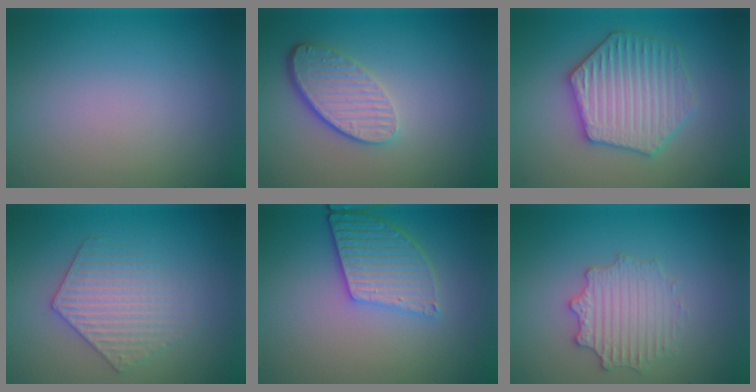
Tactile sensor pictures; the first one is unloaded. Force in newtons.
{"total": 4.6, "press": 3.4, "slide": 3.1}
{"total": 6.2, "press": 6.1, "slide": 1.1}
{"total": 4.0, "press": 4.0, "slide": 0.5}
{"total": 4.5, "press": 3.8, "slide": 2.5}
{"total": 2.9, "press": 2.9, "slide": 0.6}